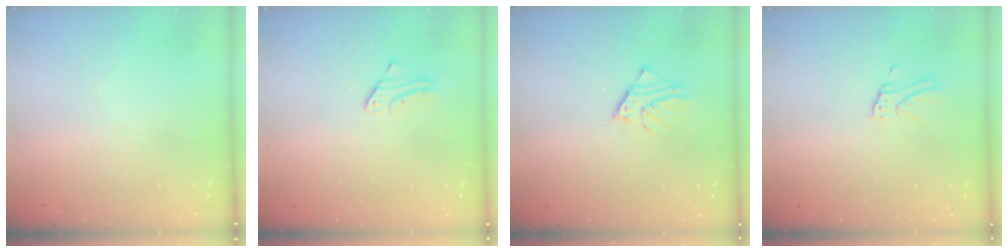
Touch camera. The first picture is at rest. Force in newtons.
{"total": 2.2, "press": 2.2, "slide": 0.2}
{"total": 2.2, "press": 2.2, "slide": 0.1}
{"total": 3.9, "press": 3.9, "slide": 0.3}